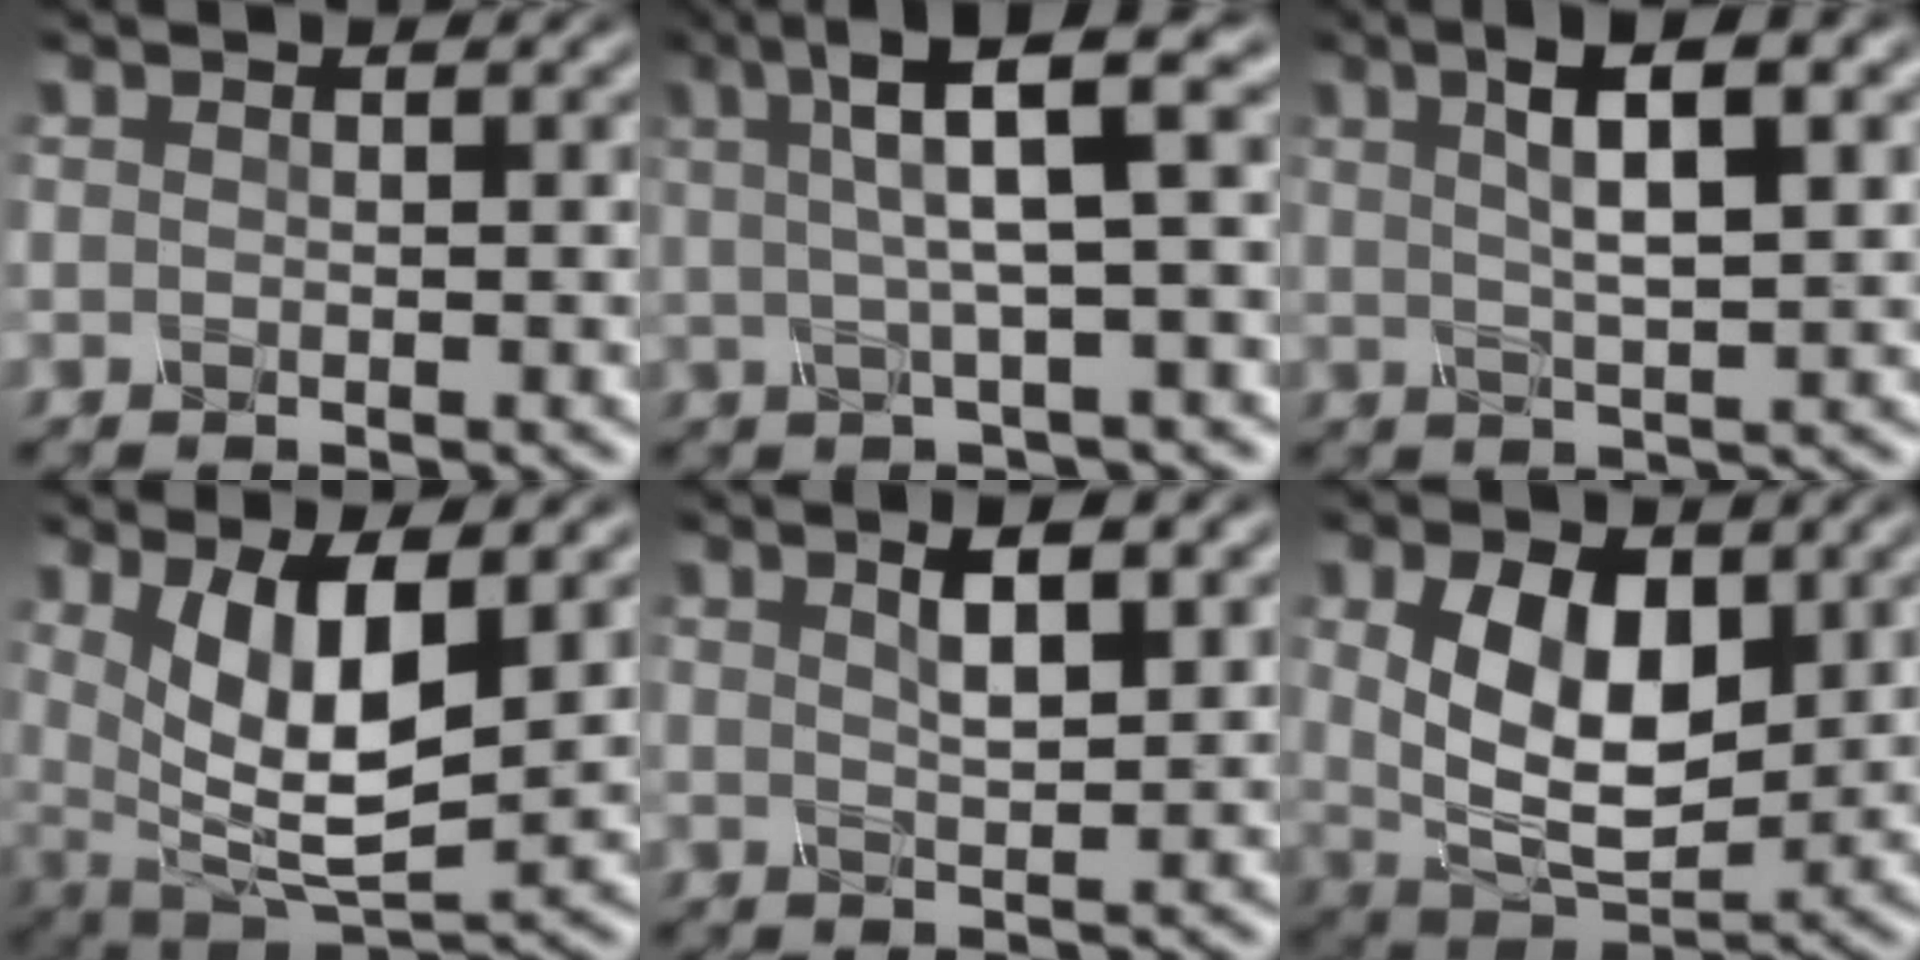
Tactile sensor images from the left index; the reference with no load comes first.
{"total": 7.8, "force": [2.8, 1.6, 7.1], "torque": [-0.103, 0.026, 0.047]}
{"total": 6.1, "force": [2.1, 1.3, 5.6], "torque": [-0.093, 0.009, 0.042]}
{"total": 8.2, "force": [1.8, 3.1, 7.3], "torque": [-0.151, -0.010, 0.048]}
{"total": 3.8, "force": [1.4, 1.0, 3.3], "torque": [-0.058, 0.004, 0.032]}
{"total": 7.4, "force": [1.4, 4.3, 5.9], "torque": [-0.116, -0.009, 0.032]}